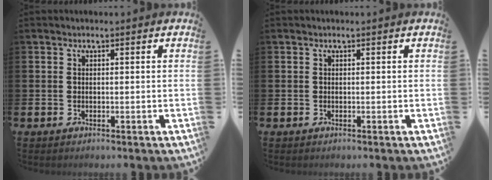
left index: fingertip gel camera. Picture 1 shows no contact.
{"total": 0.0}